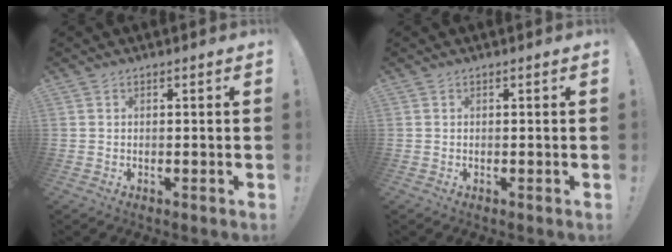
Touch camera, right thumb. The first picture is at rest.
{"total": 0.0}